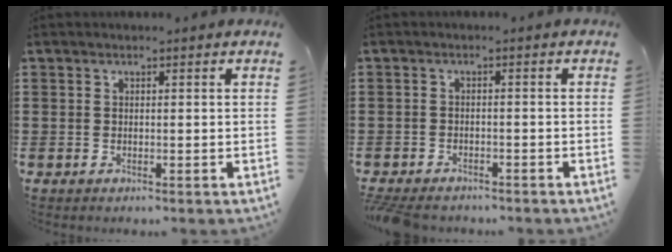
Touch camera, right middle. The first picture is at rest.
{"total": 2.0, "force": [-1.9, 0.4, 0.4], "torque": [-0.019, -0.002, -0.042]}